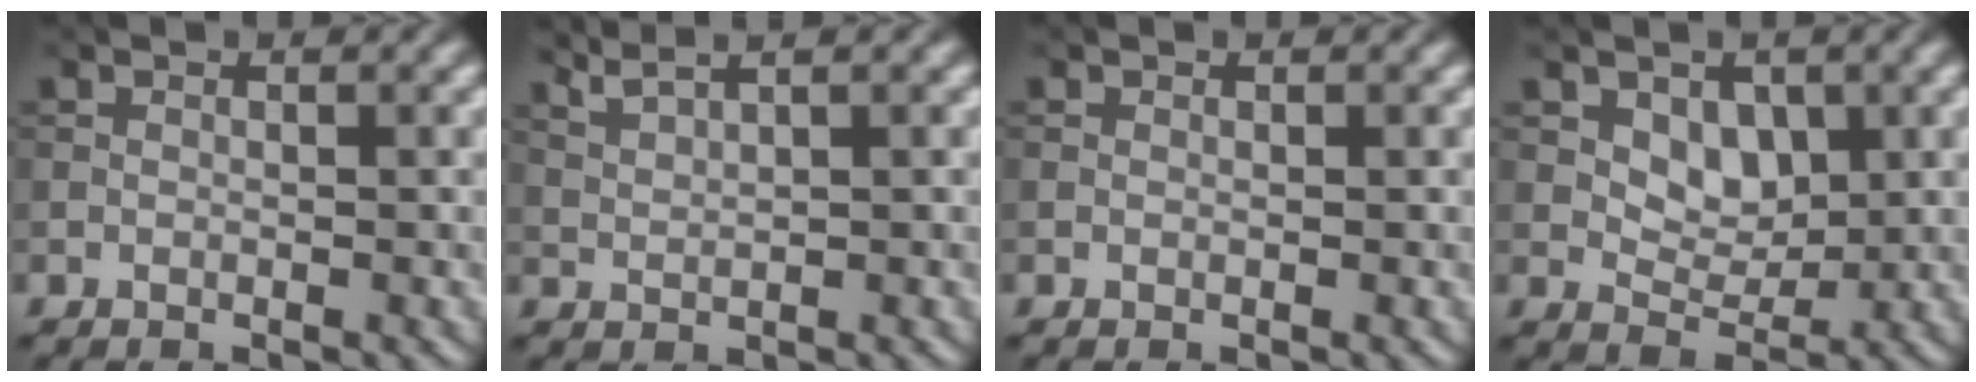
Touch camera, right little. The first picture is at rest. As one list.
[{"total": 2.6, "force": [2.1, 0.2, 1.5], "torque": [-0.029, 0.016, 0.044]}, {"total": 1.1, "force": [-0.6, -0.6, -0.8], "torque": [0.005, 0.001, 0.004]}, {"total": 1.8, "force": [0.4, 1.3, 1.2], "torque": [-0.031, -0.005, 0.028]}]